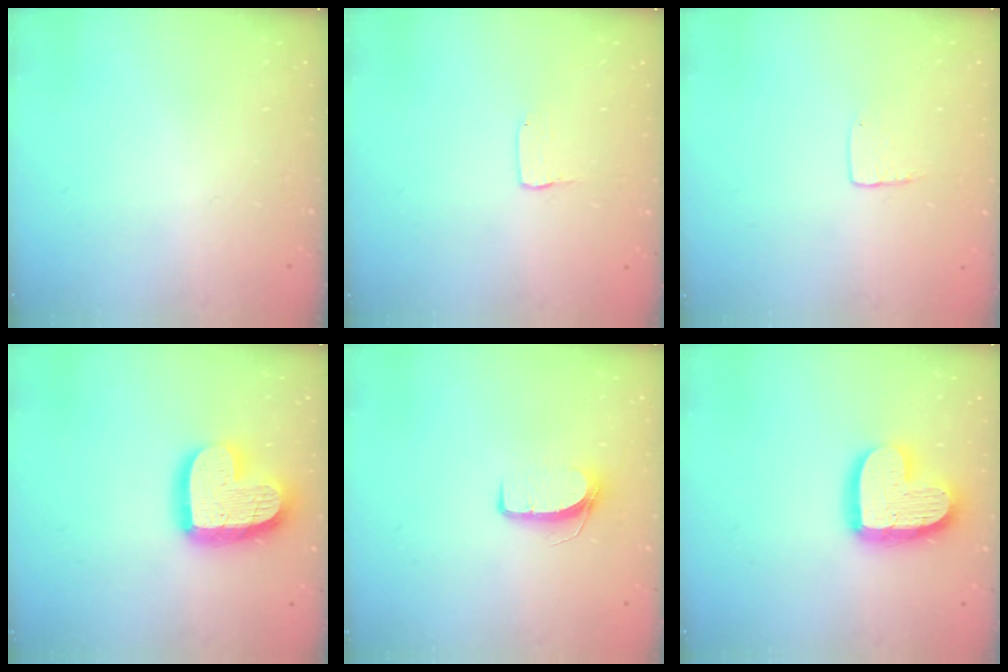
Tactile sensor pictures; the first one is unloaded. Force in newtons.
{"total": 1.3, "press": 1.2, "slide": 0.1}
{"total": 3.7, "press": 3.7, "slide": 0.3}
{"total": 17.7, "press": 17.7, "slide": 1.5}
{"total": 7.0, "press": 7.0, "slide": 0.6}
{"total": 17.1, "press": 17.0, "slide": 1.5}